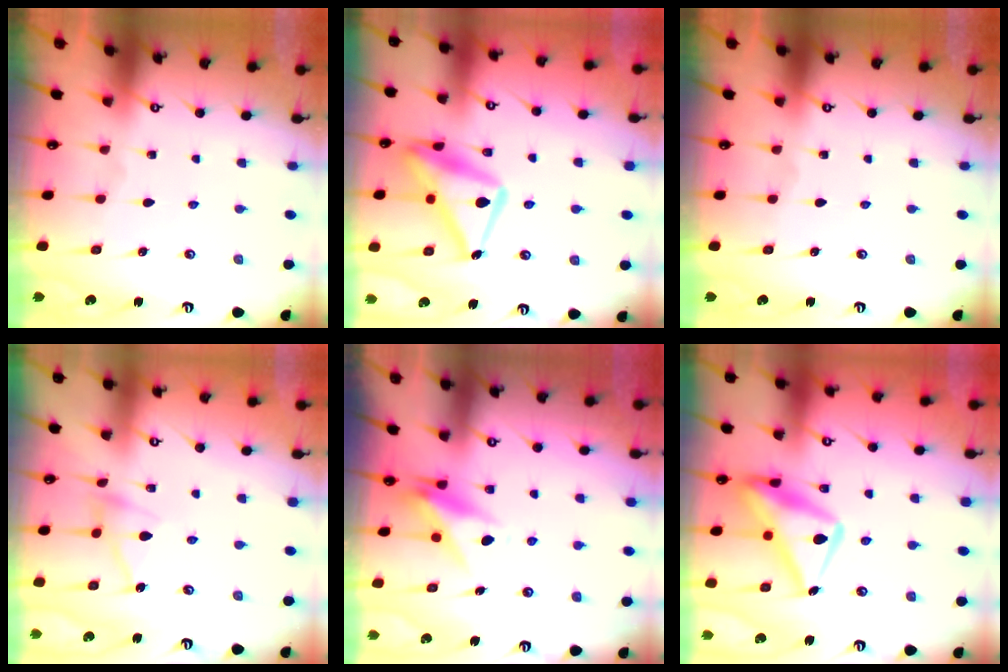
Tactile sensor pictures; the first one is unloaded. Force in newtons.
{"total": 19.4, "press": 19.4, "slide": 1.4}
{"total": 0.0}
{"total": 9.3, "press": 9.3, "slide": 0.8}
{"total": 10.4, "press": 10.4, "slide": 0.8}
{"total": 18.3, "press": 18.2, "slide": 1.5}